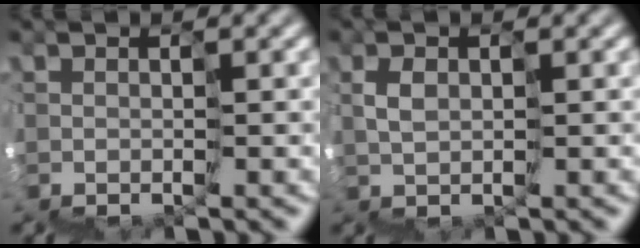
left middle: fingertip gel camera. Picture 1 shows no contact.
{"total": 0.7, "force": [0.6, -0.3, 0.3], "torque": [-0.018, 0.015, 0.009]}